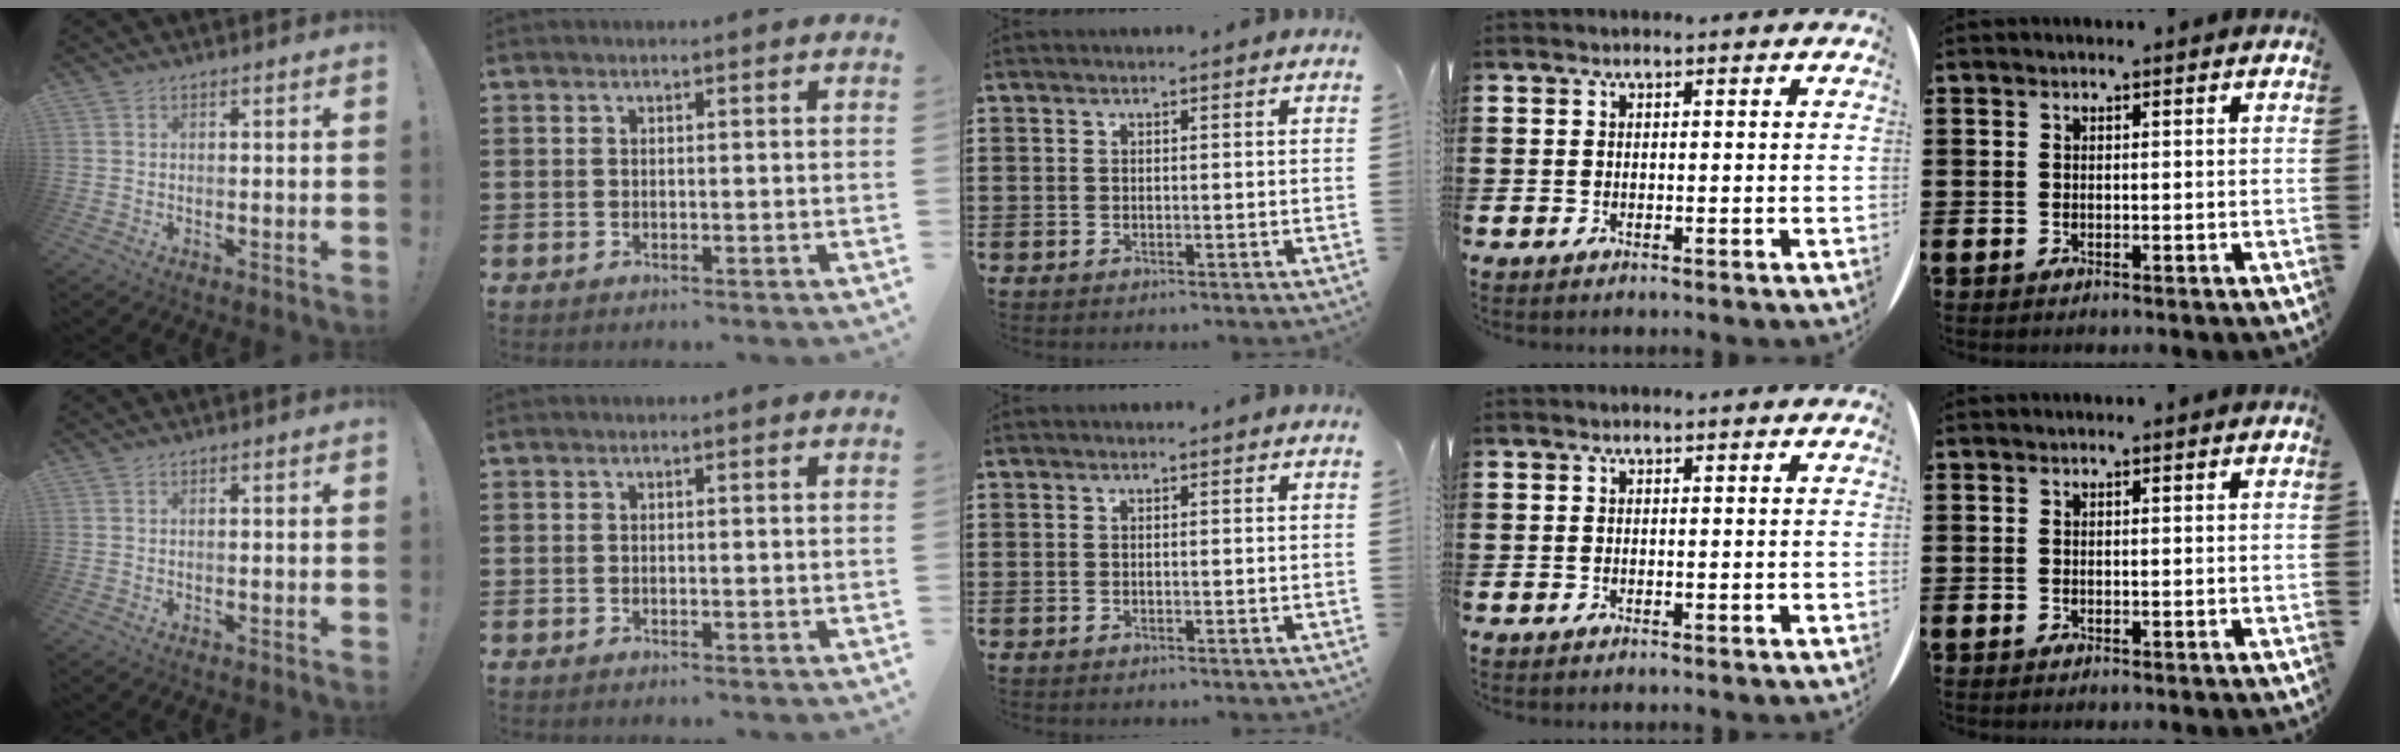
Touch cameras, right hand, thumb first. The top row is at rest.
{}